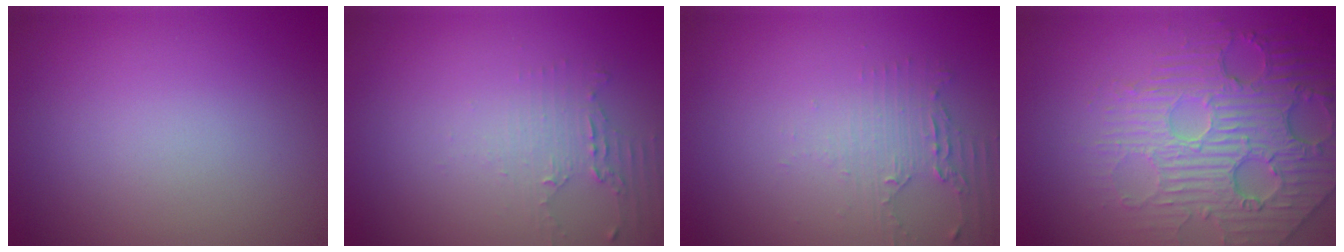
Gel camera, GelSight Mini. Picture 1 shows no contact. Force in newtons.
{"total": 2.0, "press": 1.4, "slide": 1.5}
{"total": 2.2, "press": 1.8, "slide": 1.2}
{"total": 6.5, "press": 5.1, "slide": 4.1}